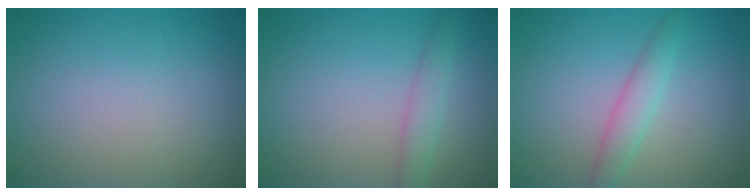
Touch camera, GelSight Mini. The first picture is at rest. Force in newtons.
{"total": 1.9, "press": 1.9, "slide": 0.1}
{"total": 2.3, "press": 2.3, "slide": 0.2}